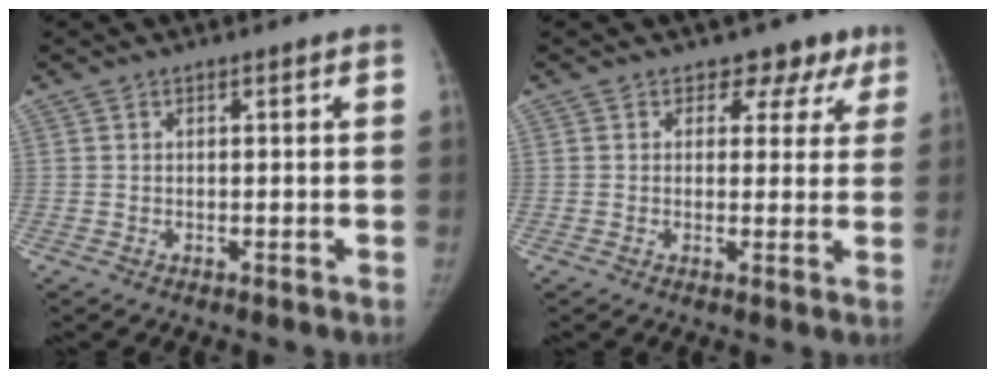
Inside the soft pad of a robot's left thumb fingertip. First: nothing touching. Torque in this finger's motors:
{"motor_torque": [0.15, 0.48, -0.12, -0.42, 0.00]}